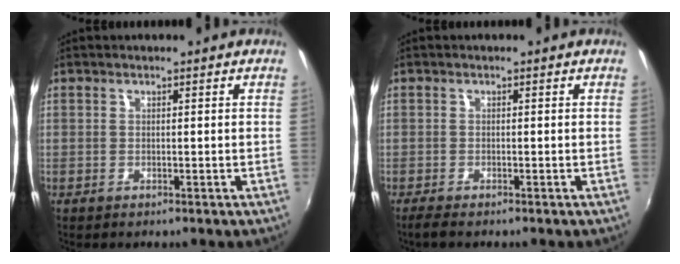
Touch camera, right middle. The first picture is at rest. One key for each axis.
{"total": 1.8, "fx": -1.5, "fy": 0.2, "fz": 1.0, "tx": -0.022, "ty": -0.008, "tz": -0.028}